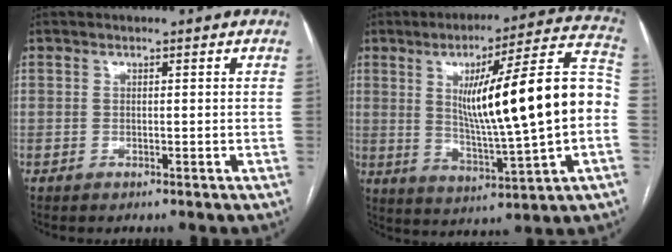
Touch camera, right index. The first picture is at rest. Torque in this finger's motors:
{"motor_torque": [1.42, -0.46, 1.05, 0.21]}